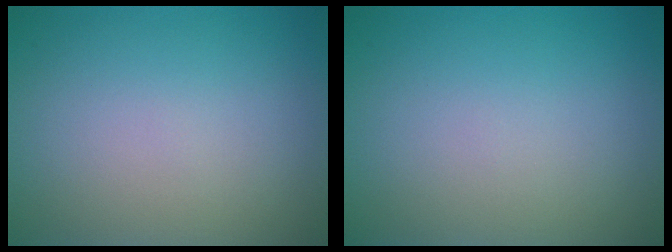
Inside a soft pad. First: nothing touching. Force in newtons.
{"total": 0.0}